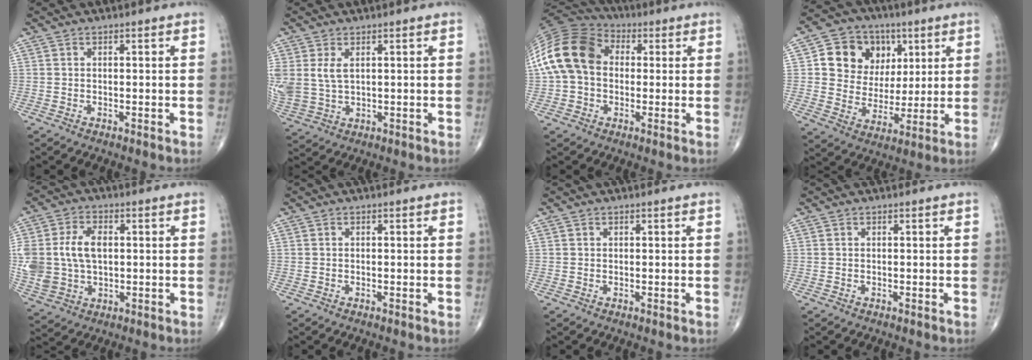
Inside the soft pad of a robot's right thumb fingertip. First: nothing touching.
{"total": 7.3, "force": [1.7, 4.6, 5.4], "torque": [-0.131, -0.001, 0.050]}
{"total": 16.0, "force": [1.3, 11.9, 10.5], "torque": [-0.207, 0.039, 0.013]}
{"total": 14.3, "force": [4.7, 12.0, 6.3], "torque": [-0.056, -0.003, 0.085]}
{"total": 13.2, "force": [1.1, 9.1, 9.5], "torque": [-0.203, 0.006, 0.030]}
{"total": 0.0}
{"total": 0.0}
{"total": 0.0}